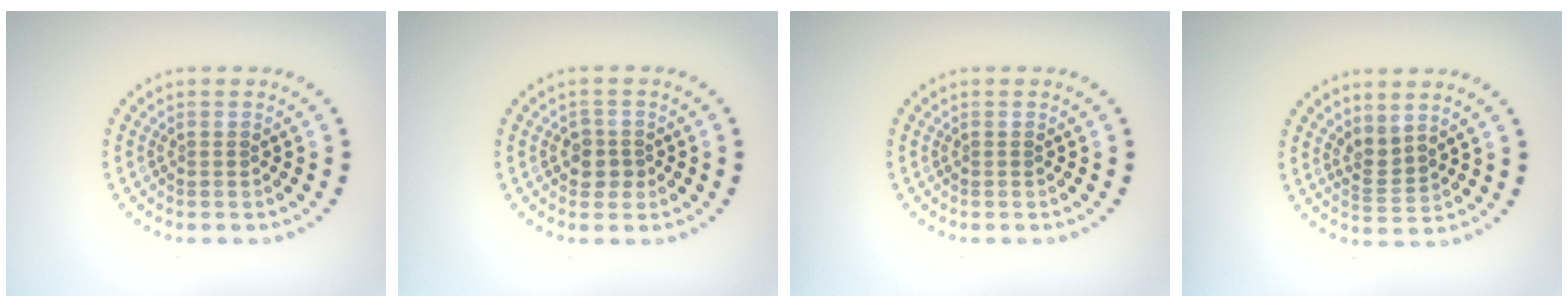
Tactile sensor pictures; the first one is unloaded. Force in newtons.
{"total": 1.9, "press": 1.7, "slide": 0.6}
{"total": 0.0}
{"total": 2.1, "press": 1.5, "slide": 1.4}